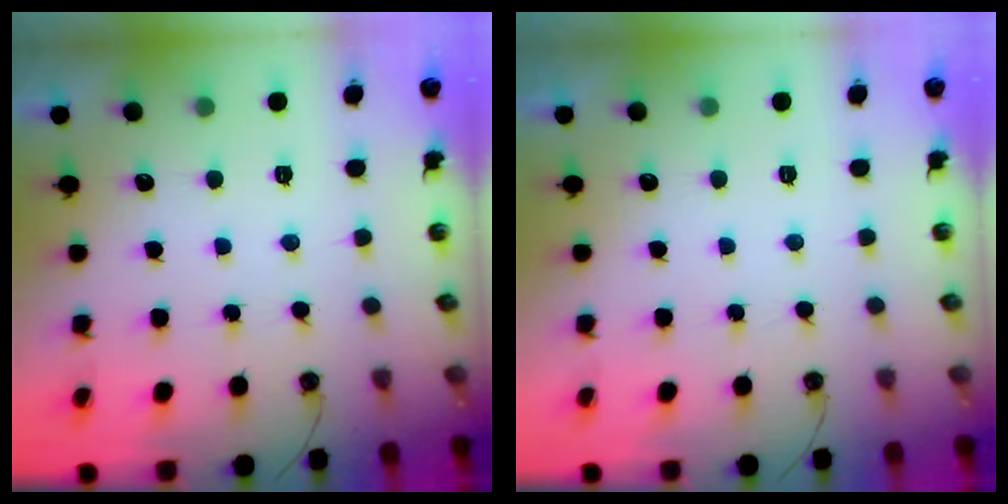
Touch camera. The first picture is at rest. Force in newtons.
{"total": 0.0}